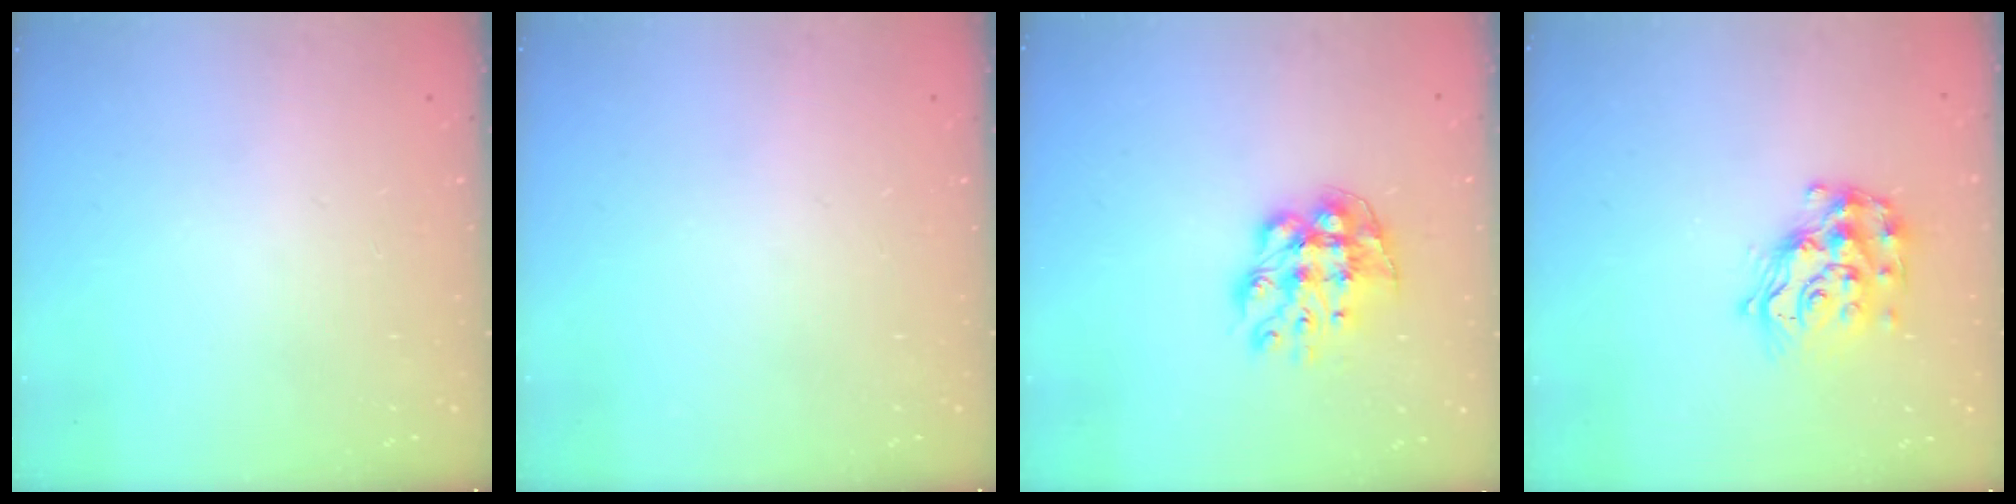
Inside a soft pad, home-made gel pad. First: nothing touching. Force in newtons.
{"total": 0.0}
{"total": 10.1, "press": 10.0, "slide": 0.8}
{"total": 16.2, "press": 16.2, "slide": 1.1}